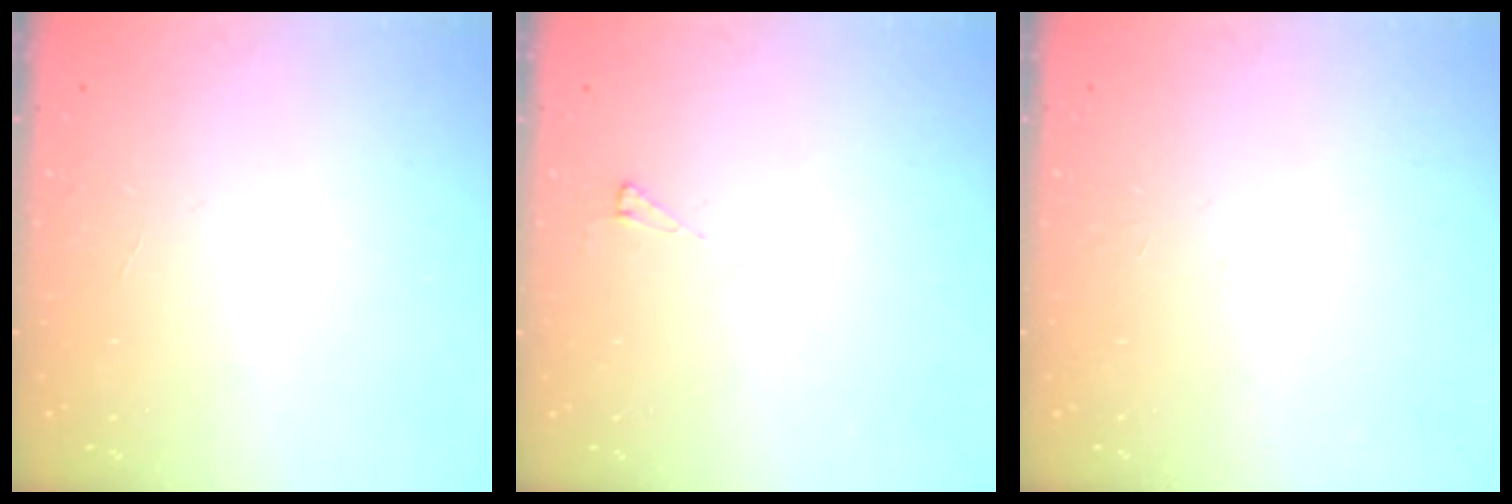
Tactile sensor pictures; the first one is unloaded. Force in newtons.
{"total": 3.4, "press": 3.3, "slide": 0.6}
{"total": 2.6, "press": 2.5, "slide": 0.5}